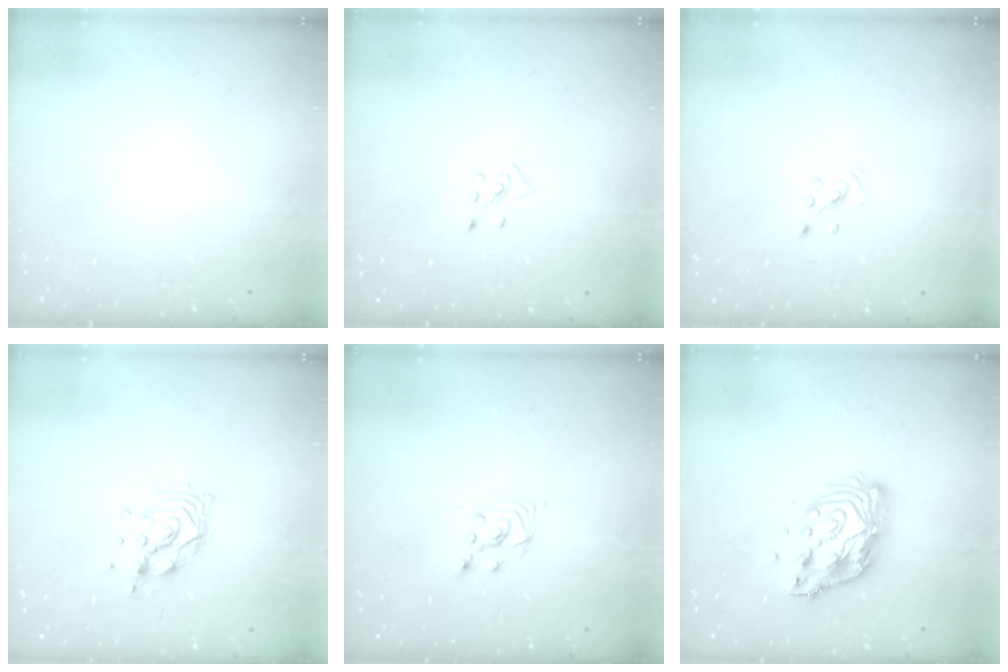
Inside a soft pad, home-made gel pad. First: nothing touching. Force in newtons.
{"total": 4.2, "press": 4.1, "slide": 0.7}
{"total": 2.2, "press": 2.2, "slide": 0.6}
{"total": 10.7, "press": 10.6, "slide": 1.1}
{"total": 2.6, "press": 2.6, "slide": 0.1}
{"total": 12.4, "press": 12.3, "slide": 1.1}